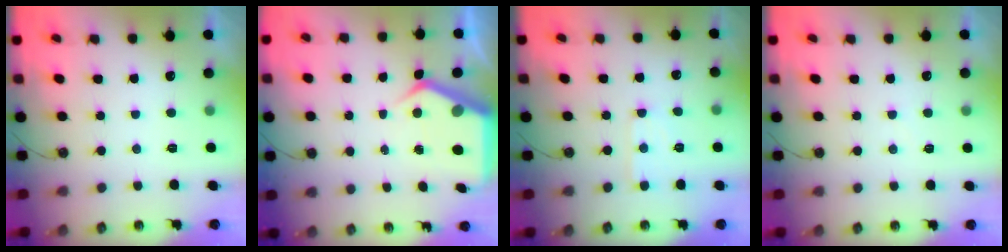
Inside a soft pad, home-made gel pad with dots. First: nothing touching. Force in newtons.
{"total": 6.0, "press": 6.0, "slide": 0.3}
{"total": 3.6, "press": 3.5, "slide": 0.5}
{"total": 3.9, "press": 3.9, "slide": 0.5}